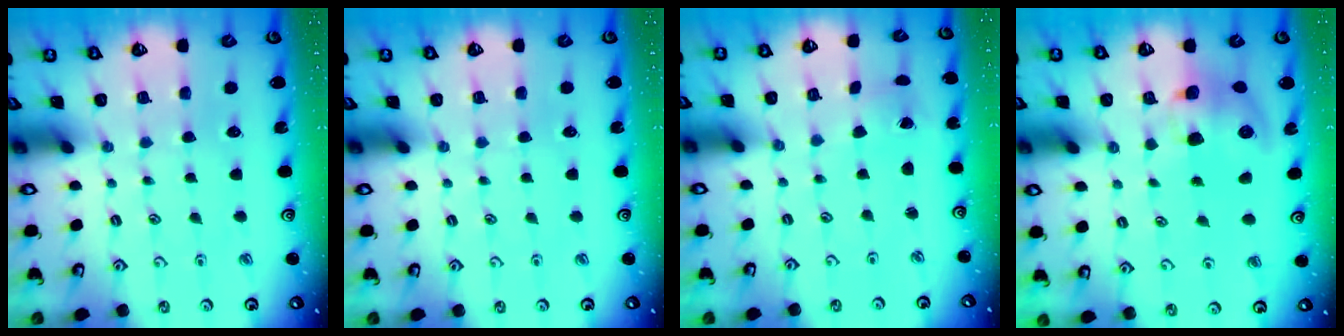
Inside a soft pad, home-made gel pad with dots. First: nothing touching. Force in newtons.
{"total": 0.0}
{"total": 0.0}
{"total": 9.6, "press": 9.5, "slide": 1.4}